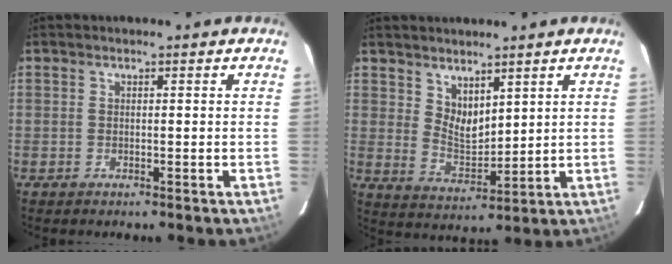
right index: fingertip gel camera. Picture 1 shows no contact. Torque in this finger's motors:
{"motor_torque": [0.12, 0.23, -0.02, 0.01]}